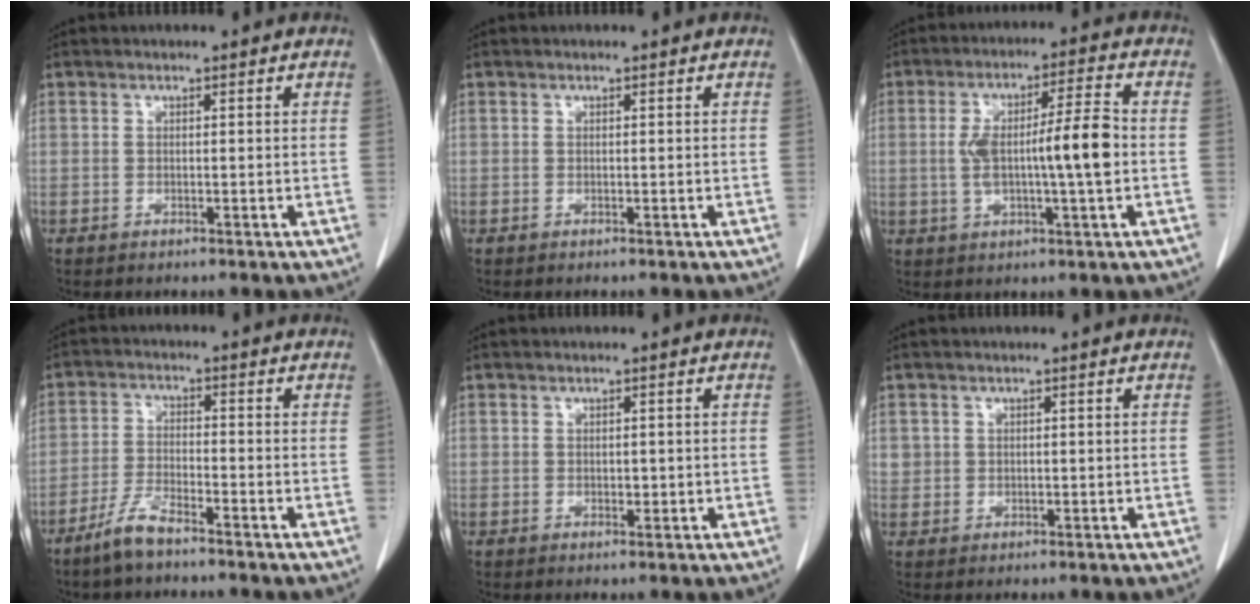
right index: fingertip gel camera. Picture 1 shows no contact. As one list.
[{"total": 0.0}, {"total": 10.5, "force": [-0.7, 1.0, 10.4], "torque": [-0.182, 0.016, -0.014]}, {"total": 4.8, "force": [-4.0, 0.6, 2.6], "torque": [-0.058, -0.007, -0.086]}, {"total": 1.2, "force": [-0.1, 0.8, 0.9], "torque": [-0.011, 0.000, 0.000]}, {"total": 1.6, "force": [0.4, 1.5, 0.3], "torque": [0.005, 0.003, 0.005]}]